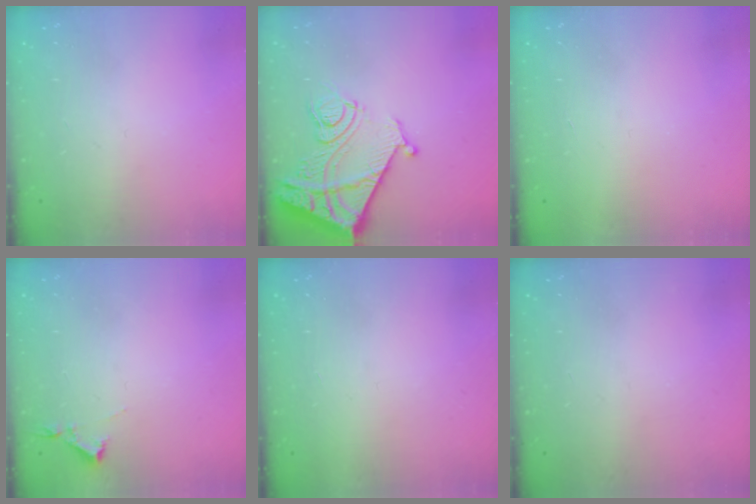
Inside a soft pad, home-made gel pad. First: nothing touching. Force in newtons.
{"total": 14.7, "press": 14.6, "slide": 1.7}
{"total": 1.7, "press": 1.7, "slide": 0.1}
{"total": 2.9, "press": 2.9, "slide": 0.5}
{"total": 1.7, "press": 1.7, "slide": 0.1}
{"total": 0.0}